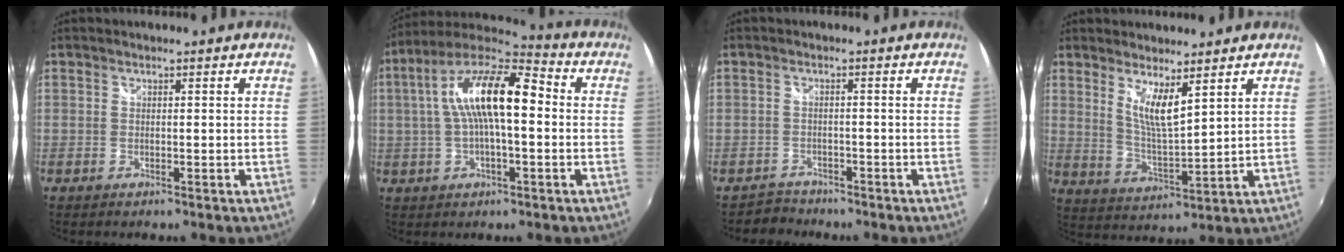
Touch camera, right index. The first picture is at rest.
{"total": 16.4, "force": [1.4, 5.4, 15.4], "torque": [-0.279, 0.024, 0.010]}
{"total": 2.9, "force": [-2.3, 1.7, -0.6], "torque": [0.002, 0.011, -0.042]}
{"total": 6.8, "force": [4.4, 1.1, 5.2], "torque": [-0.094, -0.015, 0.081]}